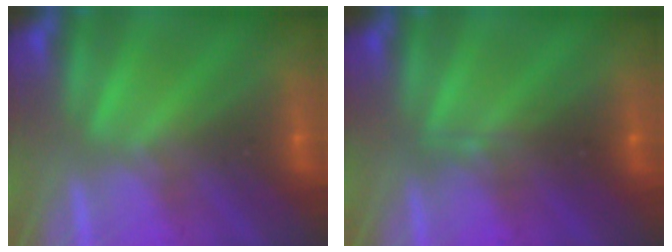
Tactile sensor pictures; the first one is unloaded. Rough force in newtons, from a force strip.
{"total": 2.3}